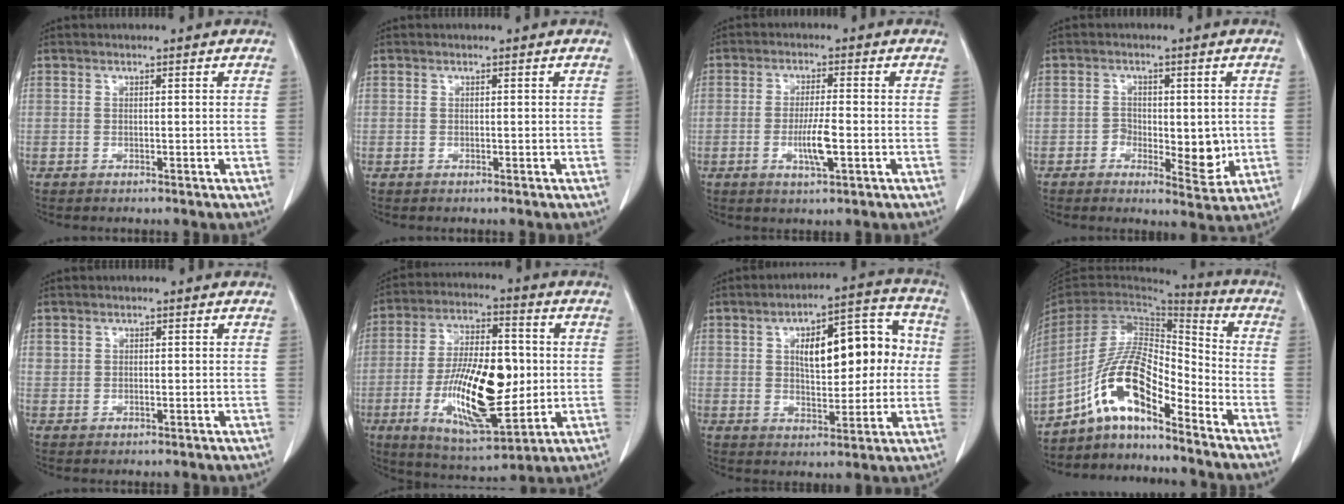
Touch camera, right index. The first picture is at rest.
{"total": 0.0}
{"total": 5.3, "force": [-1.4, 0.7, 5.1], "torque": [-0.098, -0.008, -0.024]}
{"total": 6.5, "force": [-1.0, 3.6, 5.4], "torque": [-0.063, -0.004, -0.009]}
{"total": 1.5, "force": [0.4, 1.3, 0.7], "torque": [-0.014, 0.005, 0.011]}
{"total": 18.0, "force": [-2.1, 6.1, 16.8], "torque": [-0.310, -0.004, -0.030]}
{"total": 13.9, "force": [2.1, 5.6, 12.5], "torque": [-0.177, 0.038, 0.038]}
{"total": 11.5, "force": [-7.5, 2.8, 8.2], "torque": [-0.167, 0.027, -0.137]}